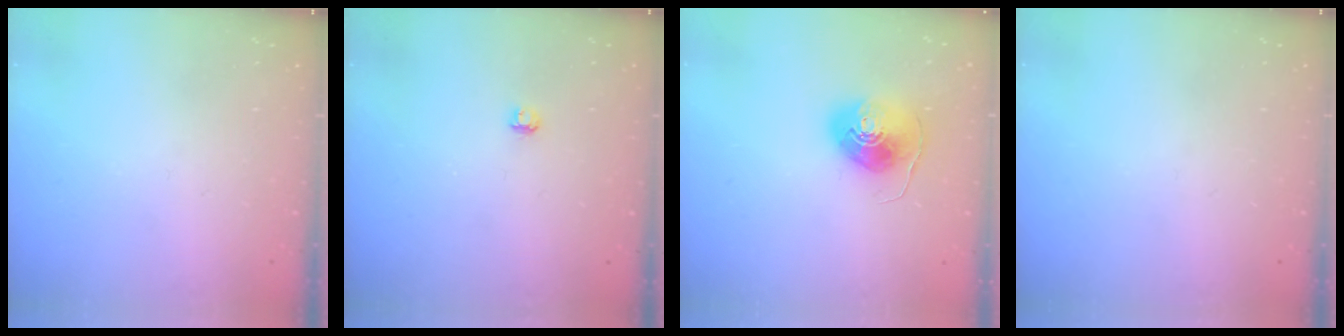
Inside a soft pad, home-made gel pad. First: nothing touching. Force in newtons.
{"total": 2.9, "press": 2.9, "slide": 0.3}
{"total": 8.5, "press": 8.4, "slide": 1.2}
{"total": 0.0}